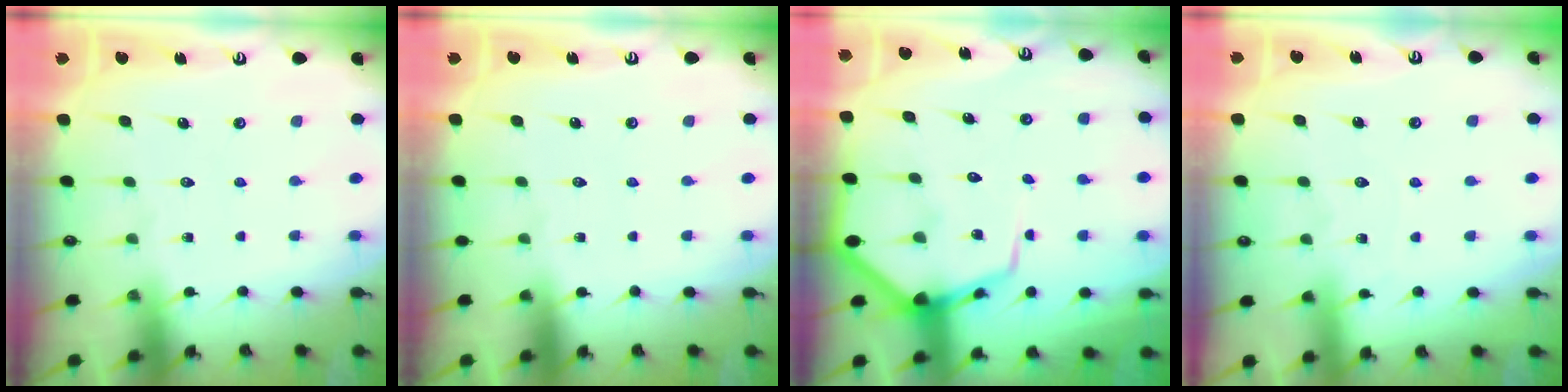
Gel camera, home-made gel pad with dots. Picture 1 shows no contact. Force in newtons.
{"total": 0.0}
{"total": 9.8, "press": 9.8, "slide": 1.0}
{"total": 2.7, "press": 2.7, "slide": 0.1}